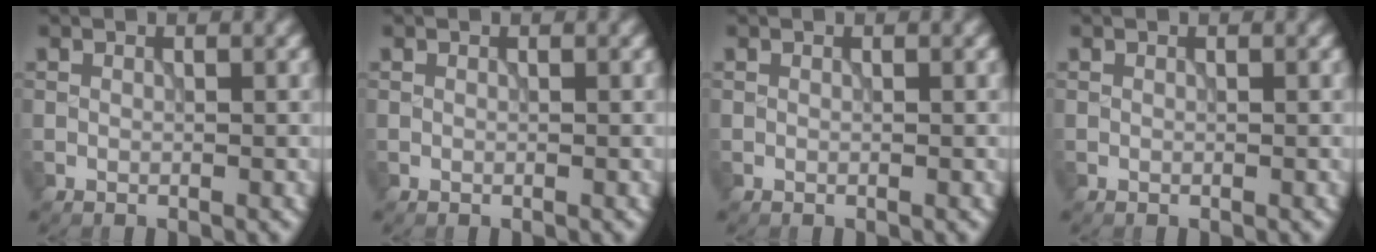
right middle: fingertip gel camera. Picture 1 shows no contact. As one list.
[{"total": 0.0}, {"total": 0.0}, {"total": 0.0}]